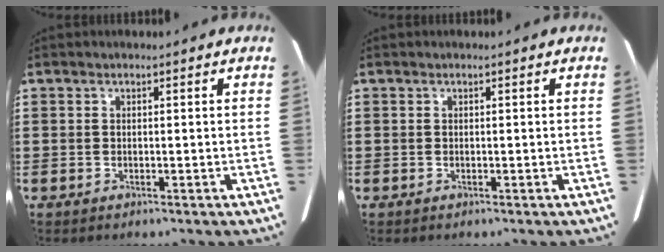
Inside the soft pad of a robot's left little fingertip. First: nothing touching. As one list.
[{"total": 0.0}]